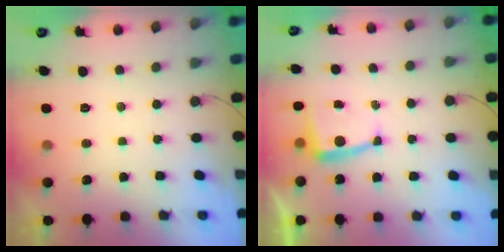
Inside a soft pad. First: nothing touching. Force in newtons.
{"total": 6.0, "press": 6.0, "slide": 0.6}